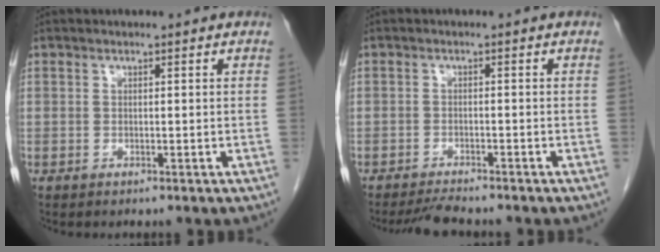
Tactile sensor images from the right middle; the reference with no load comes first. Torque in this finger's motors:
{"motor_torque": [-0.24, -0.30, -0.06, 0.00]}